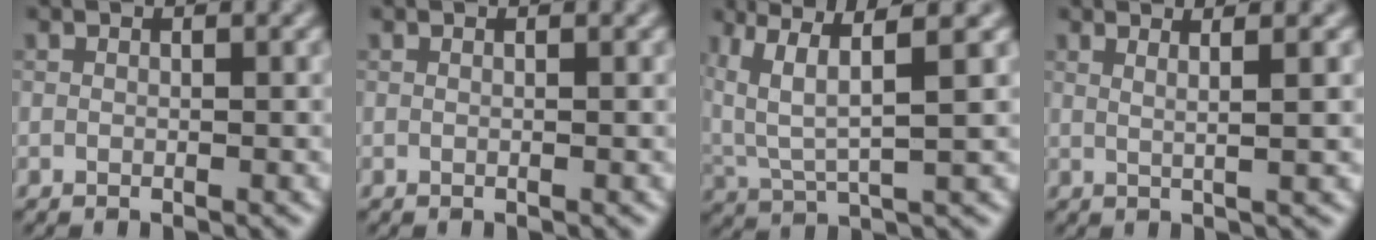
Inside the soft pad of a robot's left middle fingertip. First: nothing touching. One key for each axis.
{"total": 0.6, "fx": 0.2, "fy": 0.3, "fz": 0.5, "tx": -0.002, "ty": 0.000, "tz": -0.004}
{"total": 5.3, "fx": 2.5, "fy": 1.1, "fz": 4.5, "tx": -0.104, "ty": 0.004, "tz": 0.063}
{"total": 2.6, "fx": 1.2, "fy": 0.8, "fz": 2.3, "tx": -0.030, "ty": 0.013, "tz": -0.004}